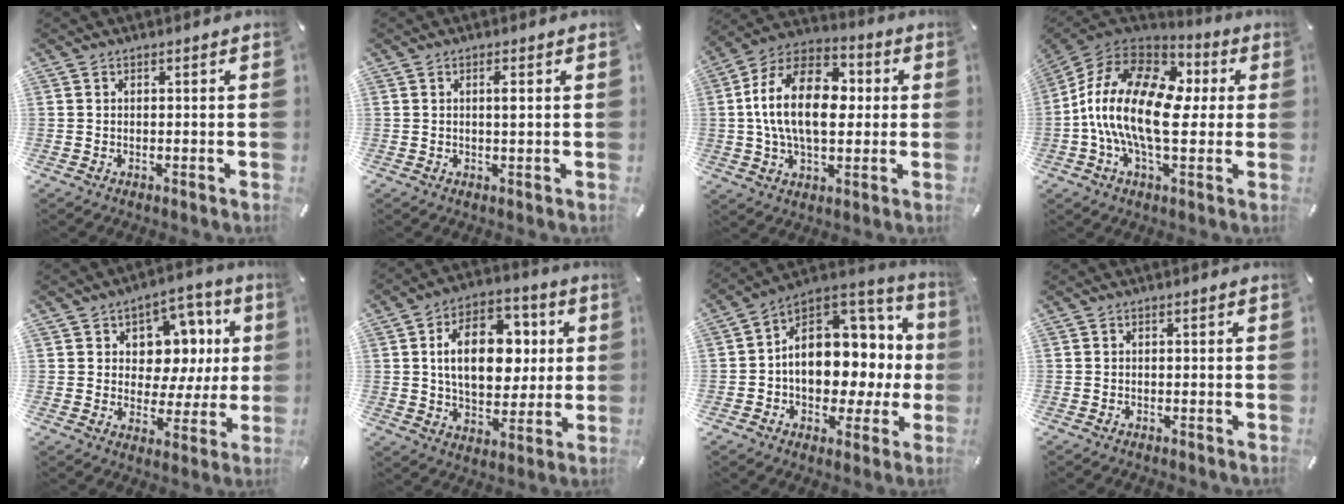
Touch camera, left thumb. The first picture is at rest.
{"total": 1.9, "force": [0.4, 0.3, 1.8], "torque": [-0.037, 0.000, 0.005]}
{"total": 18.3, "force": [0.9, 11.7, 14.1], "torque": [-0.282, 0.014, 0.010]}
{"total": 21.5, "force": [-1.4, 11.9, 17.9], "torque": [-0.348, 0.011, -0.023]}
{"total": 11.0, "force": [3.1, 9.2, 5.1], "torque": [-0.061, -0.025, 0.057]}
{"total": 17.4, "force": [2.6, 11.4, 12.8], "torque": [-0.209, 0.006, 0.043]}
{"total": 14.4, "force": [0.5, 11.1, 9.2], "torque": [-0.118, -0.021, 0.011]}
{"total": 0.6, "force": [-0.4, 0.3, 0.3], "torque": [-0.007, -0.001, -0.008]}